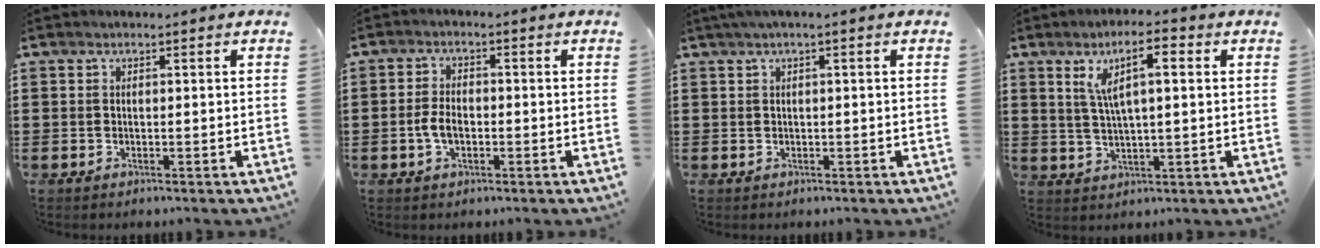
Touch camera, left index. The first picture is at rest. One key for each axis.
{"total": 3.7, "fx": -0.8, "fy": 1.9, "fz": 3.1, "tx": -0.079, "ty": -0.004, "tz": -0.019}
{"total": 1.2, "fx": 0.1, "fy": 0.0, "fz": 1.2, "tx": -0.017, "ty": -0.004, "tz": 0.003}
{"total": 7.5, "fx": 2.5, "fy": 2.1, "fz": 6.8, "tx": -0.137, "ty": 0.010, "tz": 0.041}